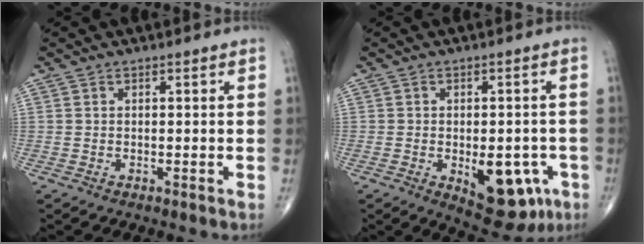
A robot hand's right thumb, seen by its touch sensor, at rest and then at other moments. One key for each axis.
{"total": 12.5, "fx": -4.2, "fy": 6.5, "fz": 9.8, "tx": -0.098, "ty": 0.009, "tz": -0.041}